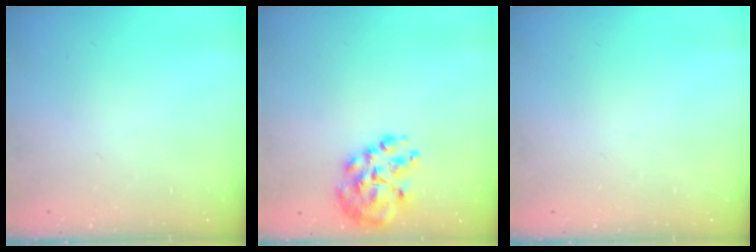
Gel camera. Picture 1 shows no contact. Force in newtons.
{"total": 10.8, "press": 10.4, "slide": 2.9}
{"total": 0.0}